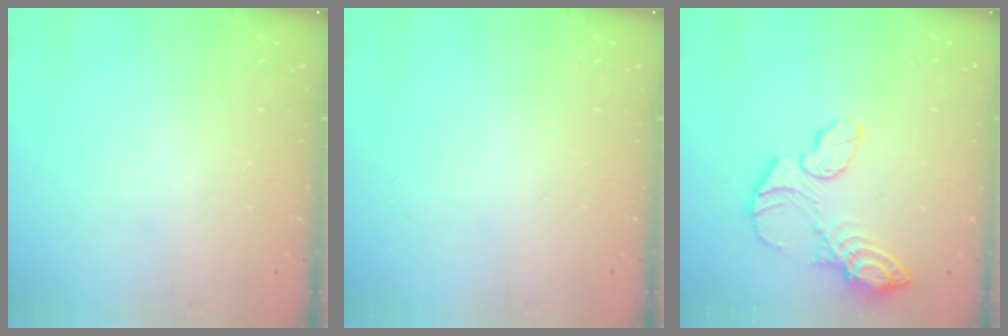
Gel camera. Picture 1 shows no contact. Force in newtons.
{"total": 0.0}
{"total": 12.6, "press": 12.5, "slide": 1.1}